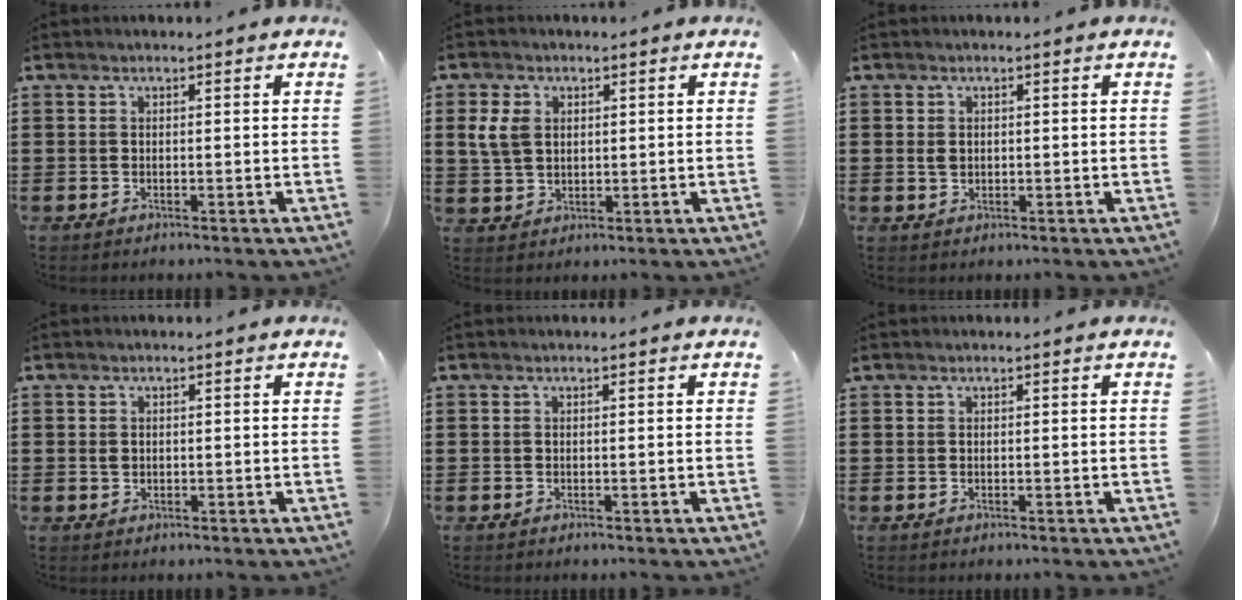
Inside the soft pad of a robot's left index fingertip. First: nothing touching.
{"total": 4.2, "force": [1.3, 3.2, 2.4], "torque": [-0.065, 0.010, 0.020]}
{"total": 1.5, "force": [0.3, 1.1, 0.9], "torque": [-0.021, 0.006, 0.004]}
{"total": 1.0, "force": [0.2, 0.7, 0.6], "torque": [-0.014, 0.004, 0.003]}
{"total": 0.0}
{"total": 0.0}